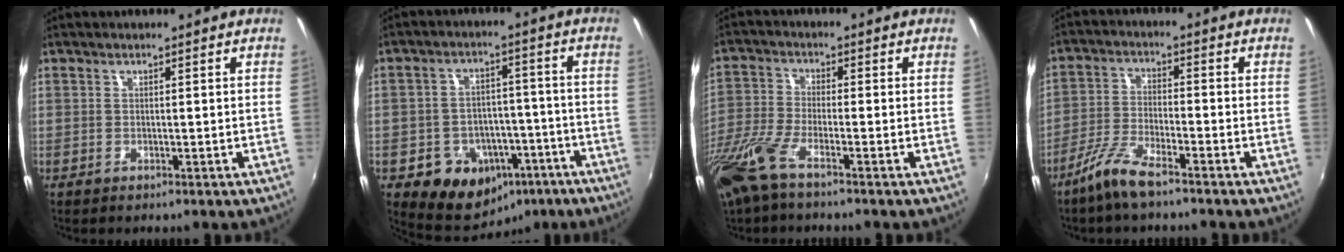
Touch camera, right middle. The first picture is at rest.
{"total": 13.0, "force": [-6.8, 10.0, 4.8], "torque": [-0.113, 0.034, -0.070]}
{"total": 9.8, "force": [-6.9, 1.6, 6.8], "torque": [-0.161, -0.028, -0.141]}
{"total": 6.7, "force": [-5.2, 0.5, 4.1], "torque": [-0.094, -0.005, -0.105]}